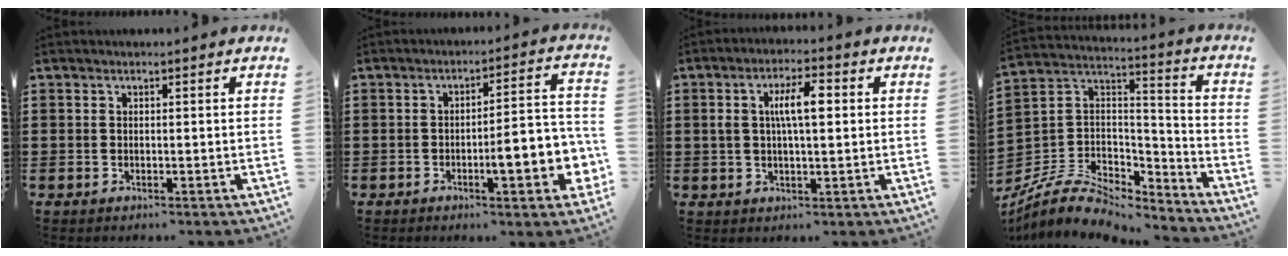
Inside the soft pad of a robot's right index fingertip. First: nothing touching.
{"total": 8.1, "force": [-2.7, 2.2, 7.4], "torque": [-0.101, -0.006, -0.045]}
{"total": 6.4, "force": [1.0, 2.2, 5.9], "torque": [-0.124, 0.011, 0.011]}
{"total": 8.1, "force": [-6.4, 3.9, 3.1], "torque": [-0.074, 0.010, -0.123]}